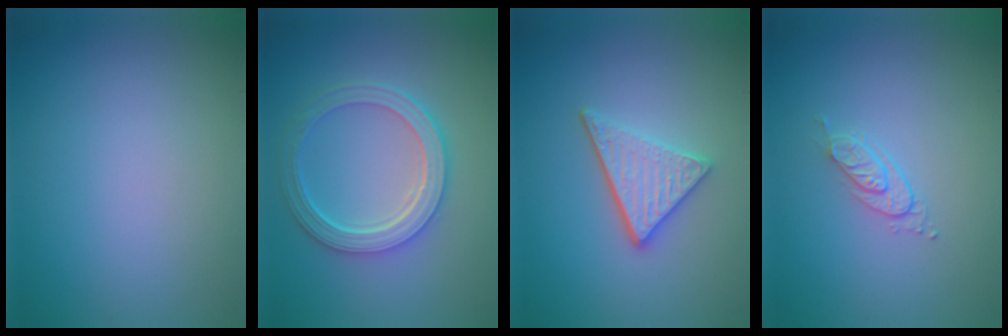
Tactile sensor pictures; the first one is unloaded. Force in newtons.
{"total": 4.9, "press": 3.8, "slide": 3.0}
{"total": 3.6, "press": 3.1, "slide": 1.9}
{"total": 1.7, "press": 1.1, "slide": 1.3}